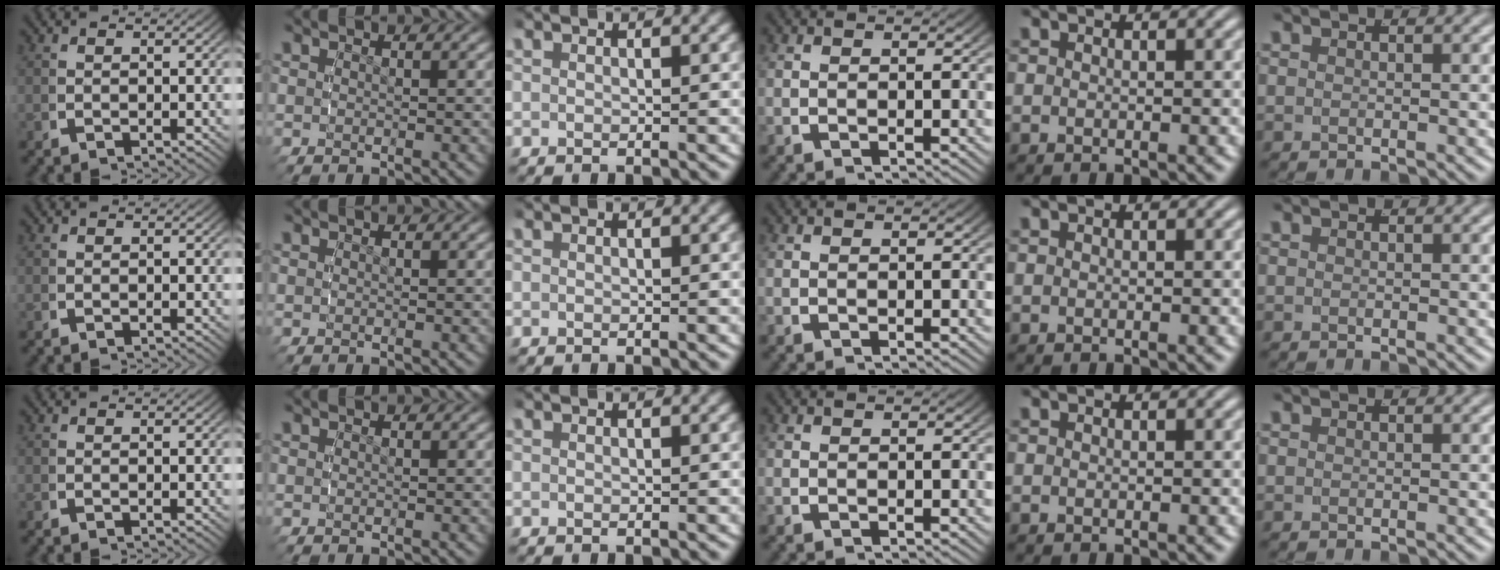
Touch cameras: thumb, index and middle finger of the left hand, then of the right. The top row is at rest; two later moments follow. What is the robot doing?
{"motion": "reach", "object": "air blower"}